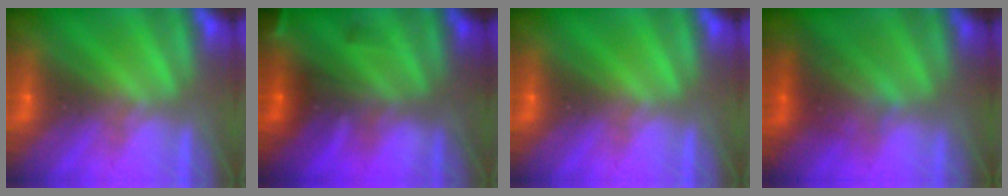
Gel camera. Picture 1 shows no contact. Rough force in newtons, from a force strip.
{"total": 9.4}
{"total": 0.0}
{"total": 2.4}